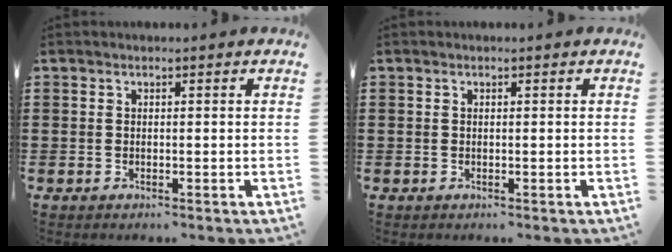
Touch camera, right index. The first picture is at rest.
{"total": 0.0}